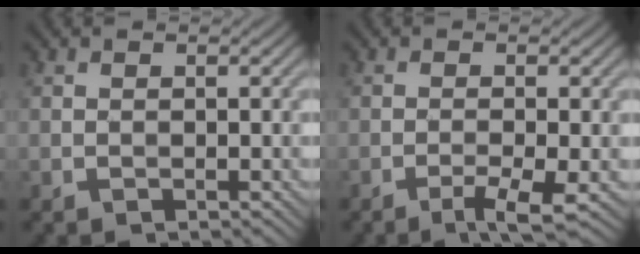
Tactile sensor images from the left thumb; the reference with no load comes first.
{"total": 3.1, "force": [-1.7, 0.1, 2.6], "torque": [-0.049, 0.001, -0.035]}